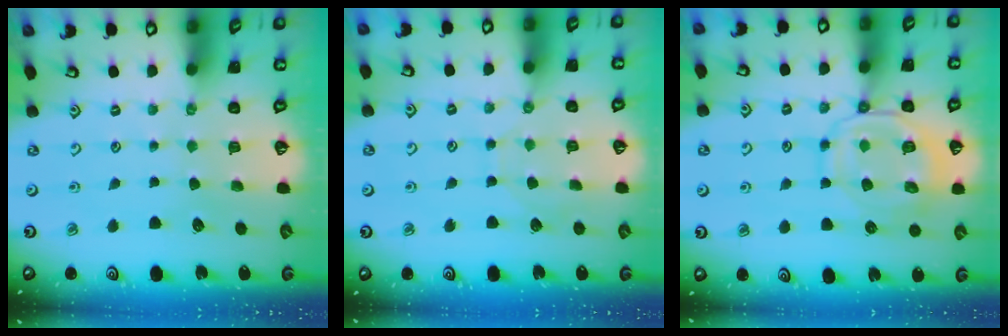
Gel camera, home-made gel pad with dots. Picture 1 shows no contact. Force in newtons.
{"total": 2.8, "press": 2.8, "slide": 0.4}
{"total": 10.2, "press": 10.1, "slide": 1.3}